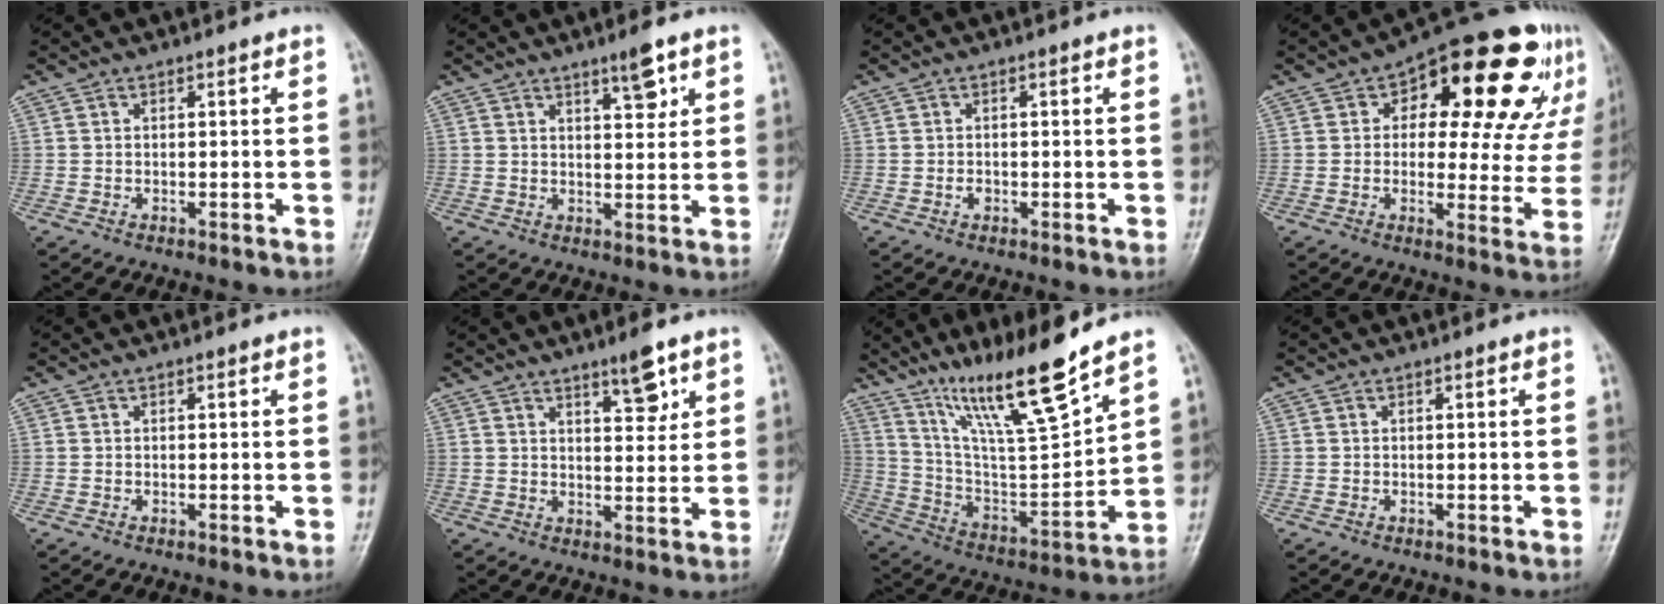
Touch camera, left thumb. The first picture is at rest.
{"total": 4.6, "force": [2.9, 1.2, 3.4], "torque": [-0.044, -0.020, 0.046]}
{"total": 1.1, "force": [-0.4, 0.8, 0.6], "torque": [-0.007, 0.001, -0.008]}
{"total": 21.1, "force": [8.7, 10.7, 15.9], "torque": [-0.148, 0.010, 0.111]}
{"total": 0.0}
{"total": 5.5, "force": [3.6, 1.6, 3.9], "torque": [-0.047, -0.026, 0.055]}
{"total": 18.8, "force": [13.3, 2.1, 13.1], "torque": [-0.206, -0.073, 0.246]}
{"total": 0.0}